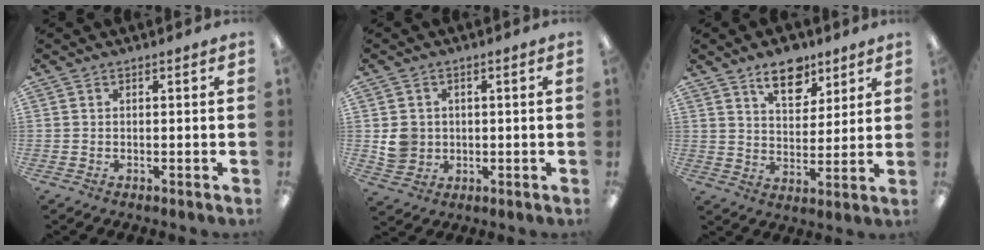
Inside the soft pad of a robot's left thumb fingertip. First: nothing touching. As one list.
[{"total": 5.5, "force": [0.4, 5.3, 1.6], "torque": [-0.021, 0.008, 0.010]}, {"total": 10.9, "force": [7.6, 5.8, 5.3], "torque": [-0.061, -0.040, 0.133]}]